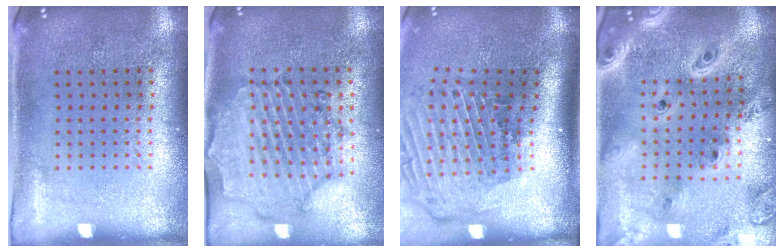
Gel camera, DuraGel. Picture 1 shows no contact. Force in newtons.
{"total": 1.4, "press": 1.4, "slide": 0.2}
{"total": 3.0, "press": 2.1, "slide": 2.1}
{"total": 3.6, "press": 2.9, "slide": 2.2}